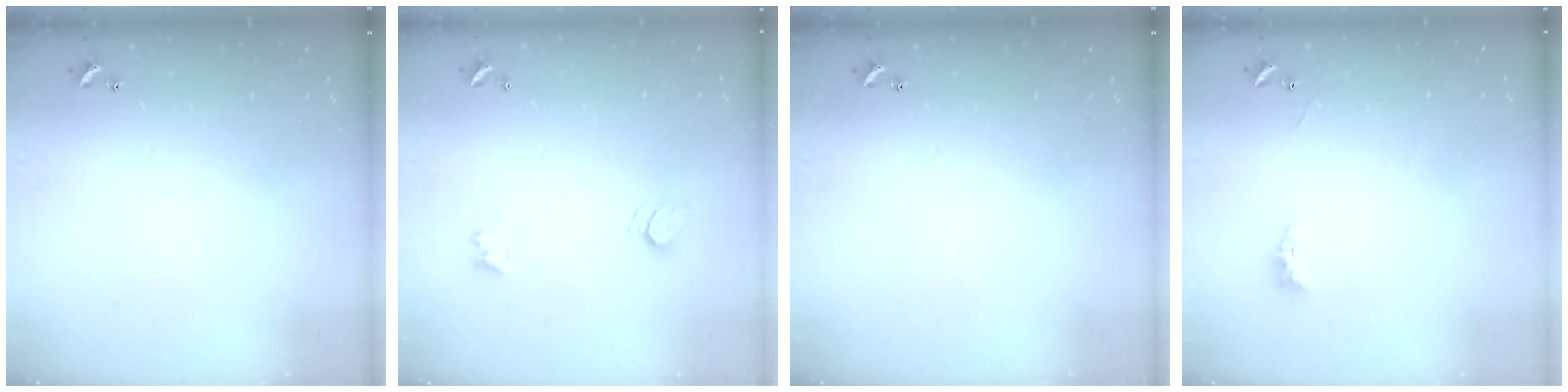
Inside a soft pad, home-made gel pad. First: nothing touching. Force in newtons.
{"total": 2.1, "press": 2.1, "slide": 0.3}
{"total": 0.0}
{"total": 2.5, "press": 2.5, "slide": 0.6}